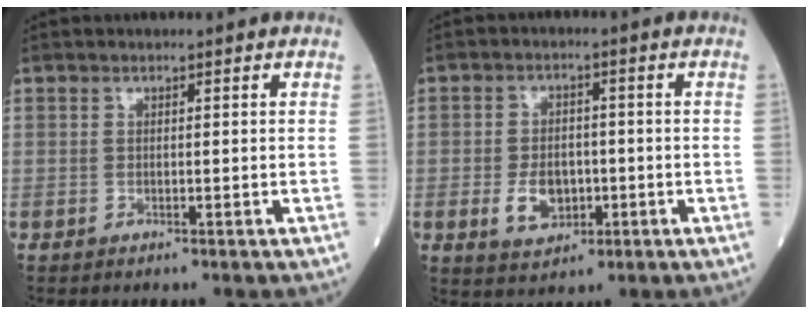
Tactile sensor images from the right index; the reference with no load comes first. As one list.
[{"total": 5.9, "force": [-1.7, 3.8, 4.2], "torque": [-0.076, 0.001, -0.023]}]